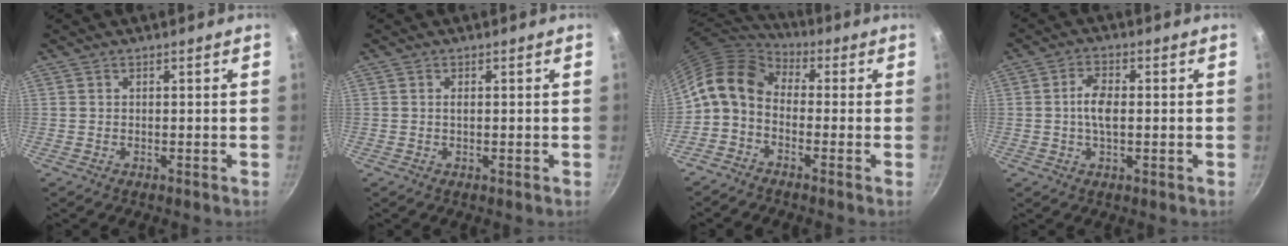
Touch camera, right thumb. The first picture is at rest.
{"total": 0.8, "force": [0.1, 0.3, 0.8], "torque": [-0.014, 0.001, 0.001]}
{"total": 10.2, "force": [-0.6, 7.2, 7.2], "torque": [-0.128, 0.039, -0.035]}
{"total": 5.3, "force": [0.0, 2.5, 4.7], "torque": [-0.094, 0.008, -0.005]}